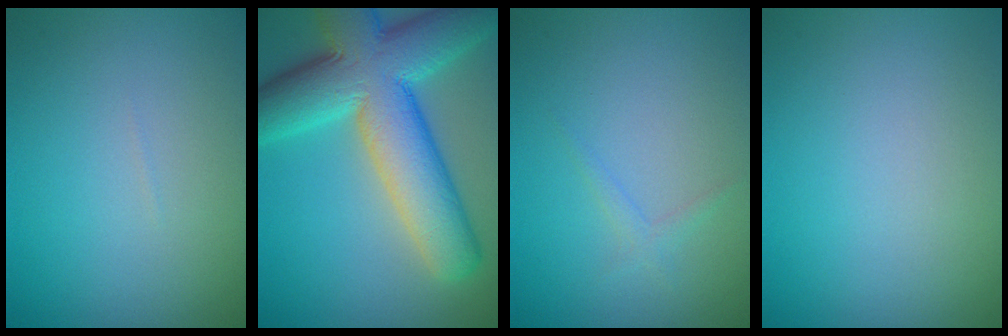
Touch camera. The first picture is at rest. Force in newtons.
{"total": 12.0, "press": 12.0, "slide": 0.4}
{"total": 0.8, "press": 0.8, "slide": 0.0}
{"total": 0.0}